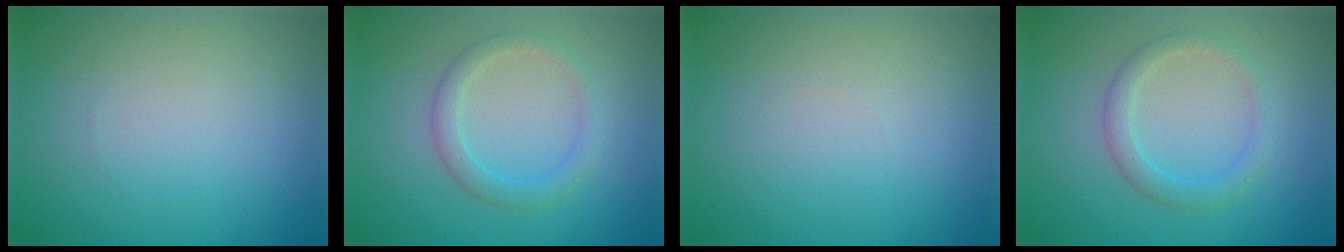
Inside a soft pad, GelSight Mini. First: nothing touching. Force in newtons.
{"total": 2.2, "press": 2.2, "slide": 0.1}
{"total": 0.0}
{"total": 2.2, "press": 2.2, "slide": 0.1}